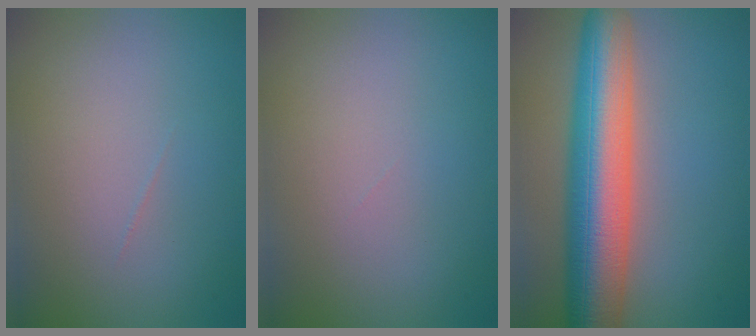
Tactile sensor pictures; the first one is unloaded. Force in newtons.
{"total": 0.0}
{"total": 10.9, "press": 10.9, "slide": 0.1}